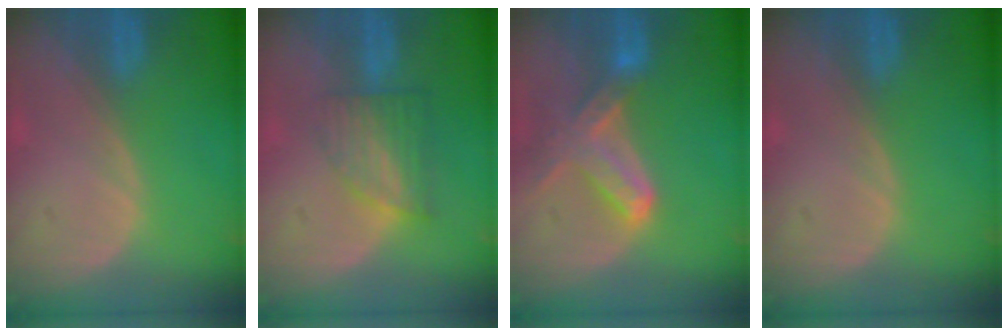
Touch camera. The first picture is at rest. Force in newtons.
{"total": 6.3, "press": 5.6, "slide": 2.8}
{"total": 7.0, "press": 6.5, "slide": 2.6}
{"total": 0.0}